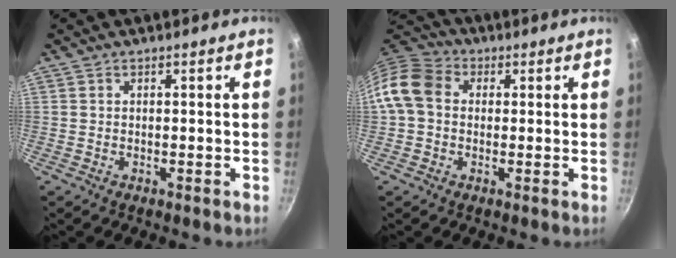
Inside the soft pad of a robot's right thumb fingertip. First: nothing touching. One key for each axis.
{"total": 9.1, "fx": 0.6, "fy": 7.4, "fz": 5.3, "tx": -0.080, "ty": 0.022, "tz": -0.010}